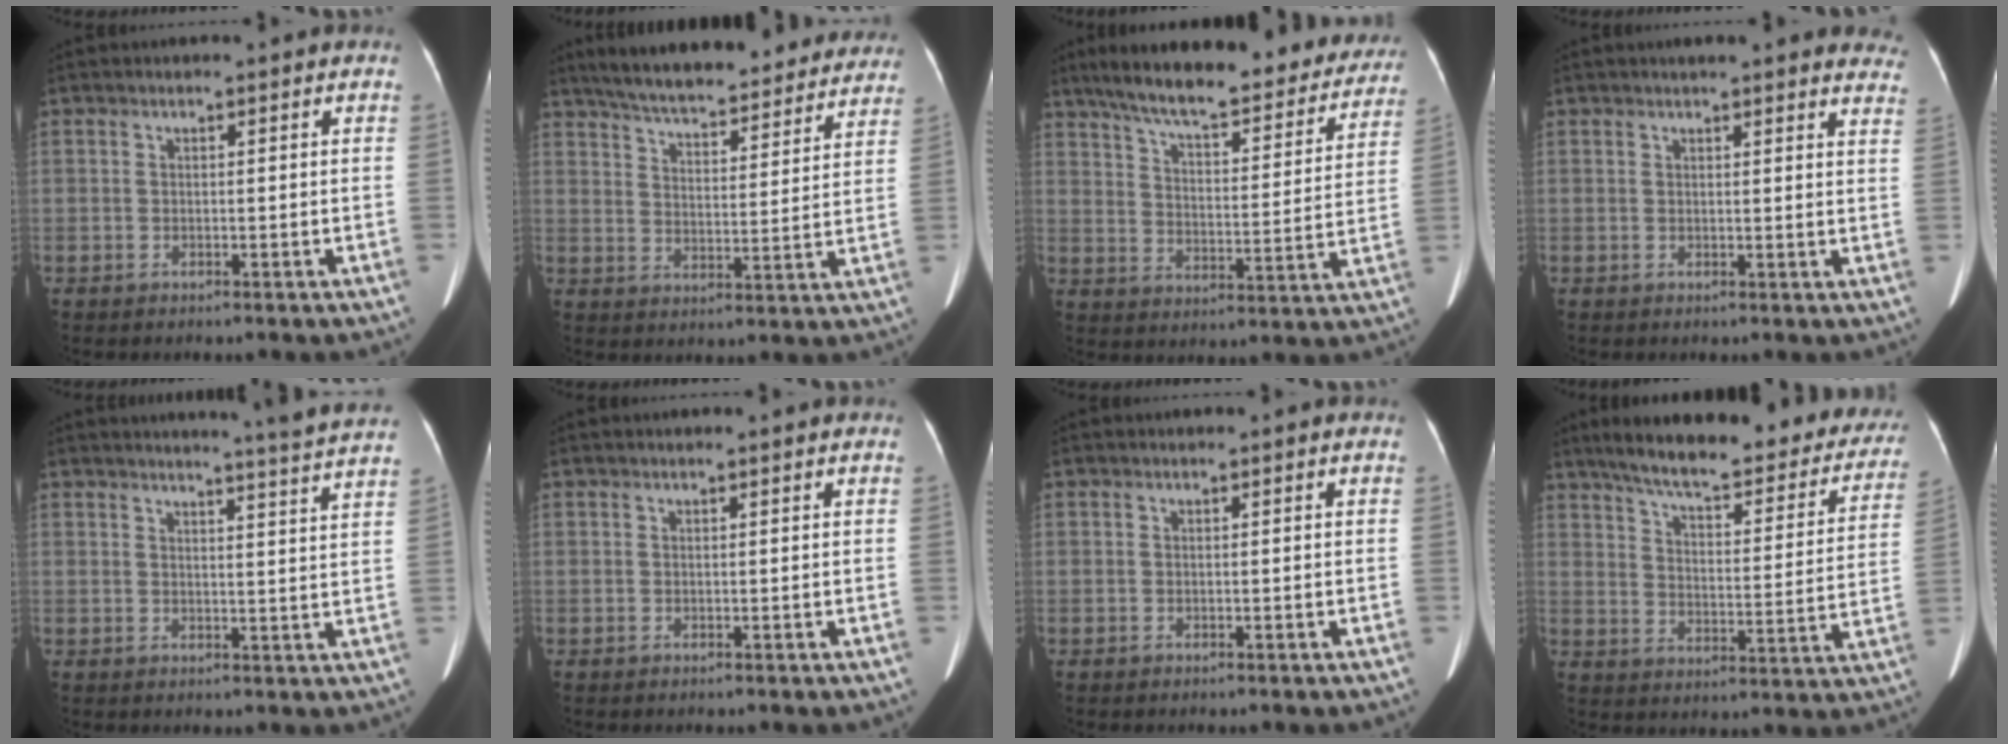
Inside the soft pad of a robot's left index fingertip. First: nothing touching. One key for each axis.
{"total": 25.9, "fx": 23.2, "fy": 5.6, "fz": 10.0, "tx": -0.155, "ty": -0.006, "tz": 0.299}
{"total": 26.2, "fx": 22.2, "fy": 6.1, "fz": 12.5, "tx": -0.183, "ty": -0.007, "tz": 0.287}
{"total": 14.6, "fx": 13.3, "fy": 2.7, "fz": 5.4, "tx": -0.037, "ty": -0.006, "tz": 0.134}
{"total": 10.0, "fx": 9.4, "fy": -2.0, "fz": 2.7, "tx": -0.039, "ty": -0.044, "tz": 0.096}
{"total": 0.0}
{"total": 0.0}
{"total": 26.9, "fx": 22.5, "fy": 6.5, "fz": 13.2, "tx": -0.182, "ty": -0.014, "tz": 0.280}